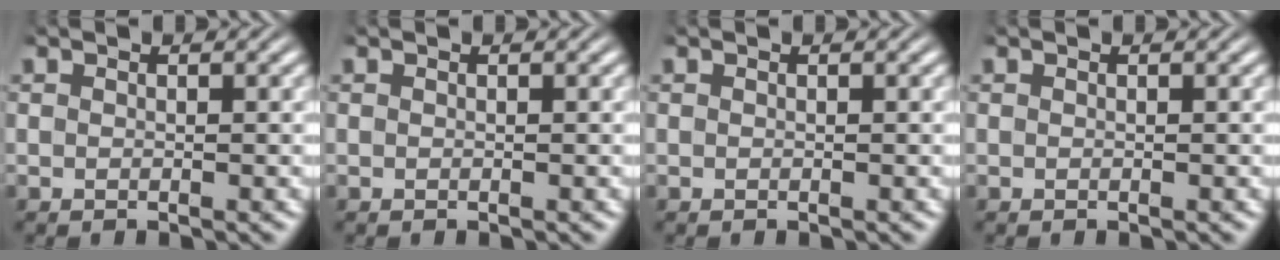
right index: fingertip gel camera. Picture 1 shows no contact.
{"total": 0.0}
{"total": 0.0}
{"total": 0.0}